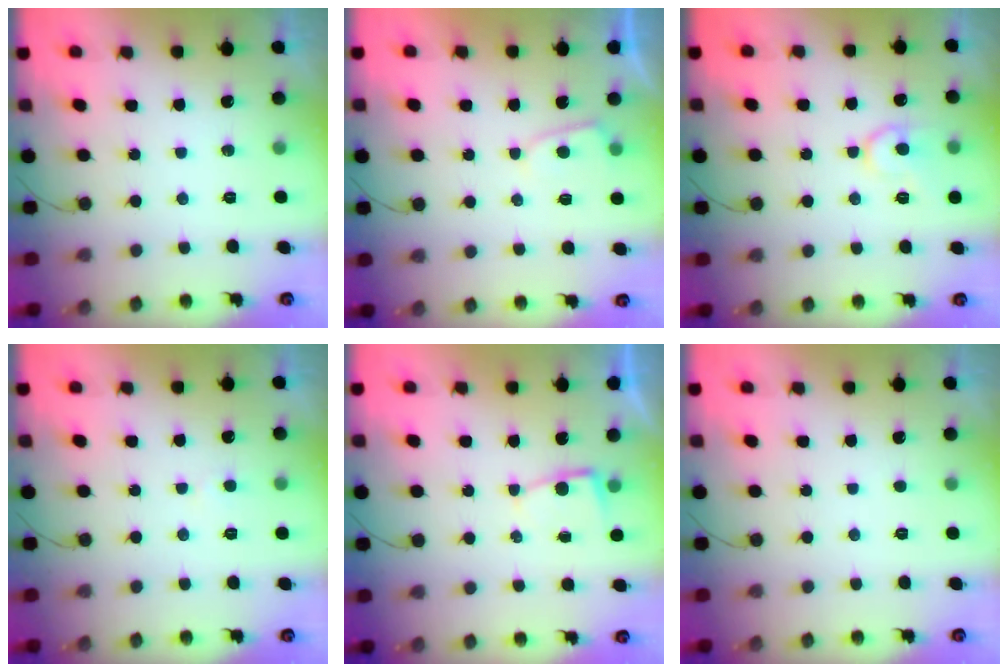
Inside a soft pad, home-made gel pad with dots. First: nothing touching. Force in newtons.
{"total": 2.8, "press": 2.8, "slide": 0.3}
{"total": 9.9, "press": 9.9, "slide": 0.9}
{"total": 1.7, "press": 1.7, "slide": 0.2}
{"total": 2.4, "press": 2.4, "slide": 0.3}
{"total": 1.6, "press": 1.5, "slide": 0.2}